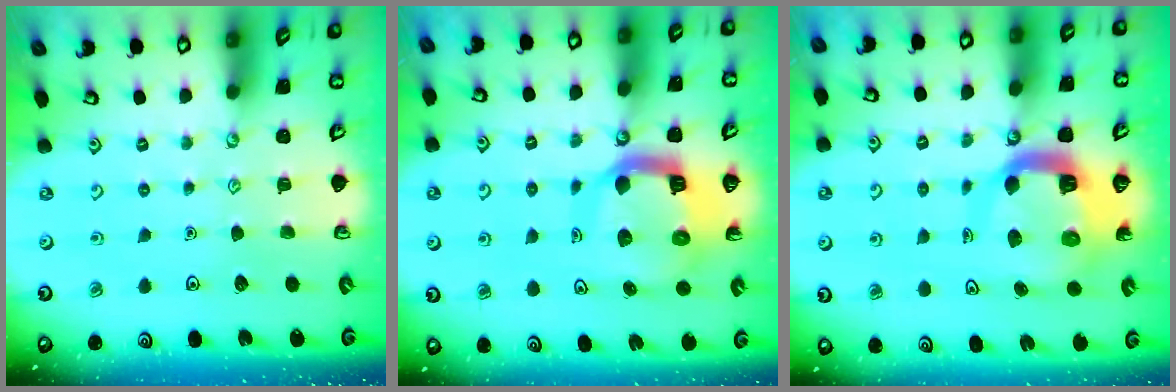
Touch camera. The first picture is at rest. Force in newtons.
{"total": 13.5, "press": 13.4, "slide": 1.8}
{"total": 11.3, "press": 11.2, "slide": 1.5}